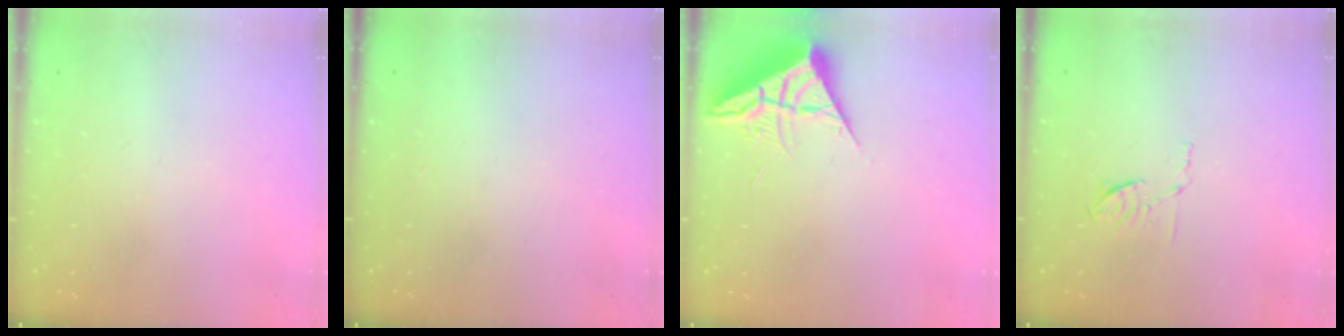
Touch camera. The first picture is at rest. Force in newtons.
{"total": 1.6, "press": 1.6, "slide": 0.1}
{"total": 6.9, "press": 6.9, "slide": 0.4}
{"total": 5.2, "press": 5.1, "slide": 0.9}